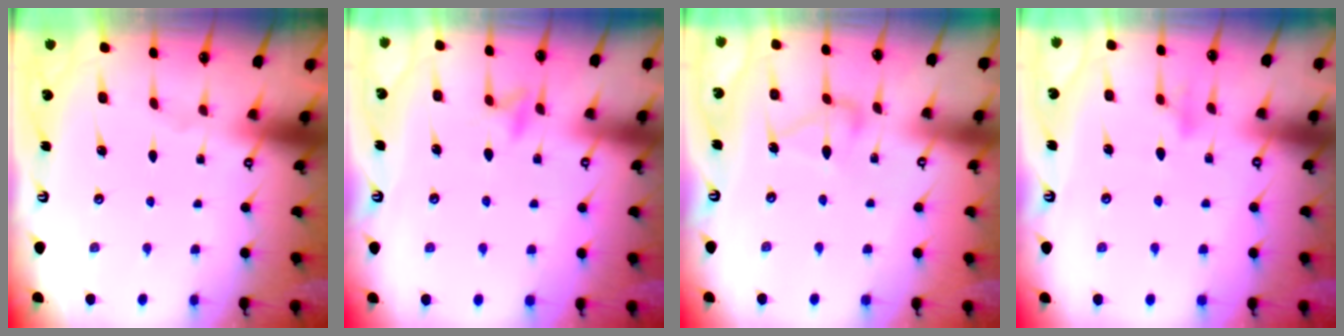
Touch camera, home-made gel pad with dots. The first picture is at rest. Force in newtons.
{"total": 6.0, "press": 6.0, "slide": 0.7}
{"total": 5.7, "press": 5.7, "slide": 0.2}
{"total": 9.1, "press": 9.0, "slide": 1.7}